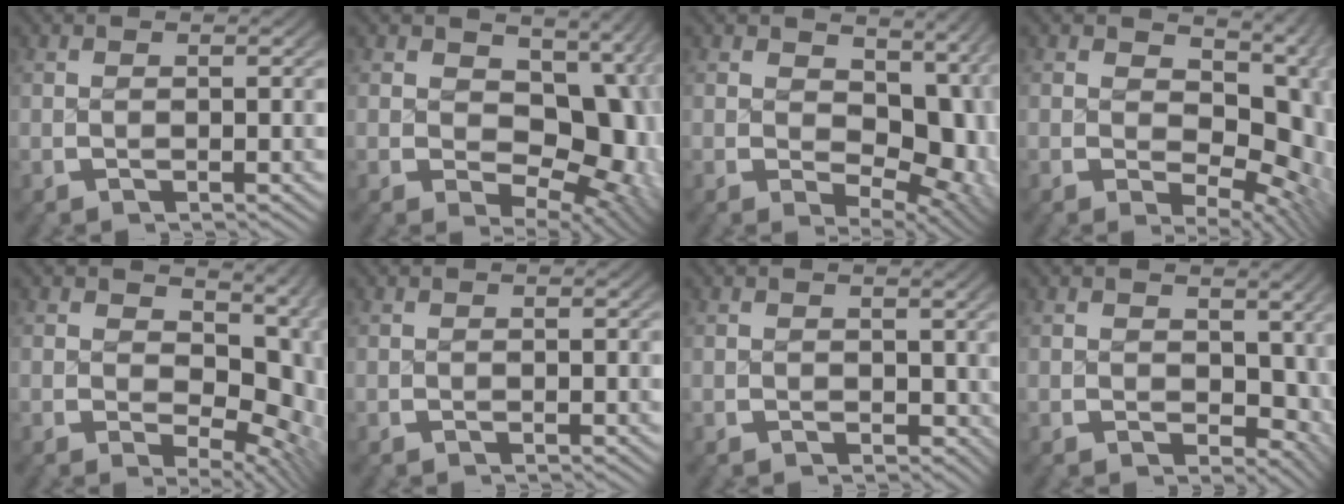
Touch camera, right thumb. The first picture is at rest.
{"total": 11.7, "force": [-0.6, 7.6, 8.8], "torque": [-0.141, -0.037, 0.008]}
{"total": 9.0, "force": [0.1, 5.4, 7.1], "torque": [-0.107, -0.025, 0.014]}
{"total": 9.5, "force": [-0.5, 5.7, 7.6], "torque": [-0.105, -0.019, 0.004]}
{"total": 8.6, "force": [-0.3, 5.0, 6.9], "torque": [-0.093, -0.015, 0.005]}
{"total": 0.0}
{"total": 0.9, "force": [0.1, 0.9, 0.3], "torque": [0.000, -0.004, 0.004]}
{"total": 3.2, "force": [0.6, 2.4, 2.0], "torque": [-0.017, -0.006, 0.010]}